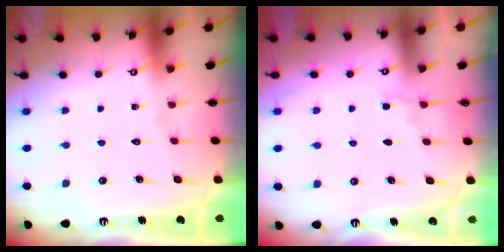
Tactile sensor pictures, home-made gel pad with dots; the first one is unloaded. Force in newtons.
{"total": 2.7, "press": 2.6, "slide": 0.4}